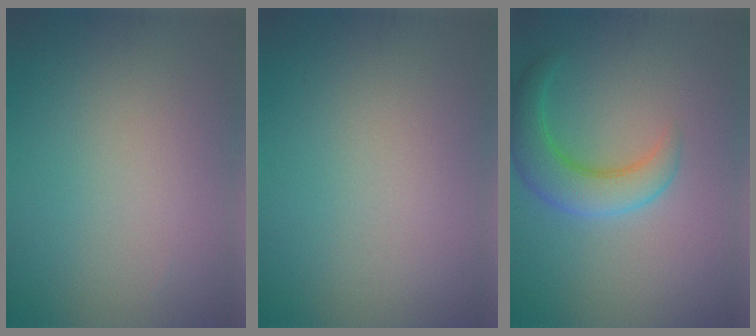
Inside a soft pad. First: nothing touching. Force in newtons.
{"total": 0.0}
{"total": 4.8, "press": 4.8, "slide": 0.2}